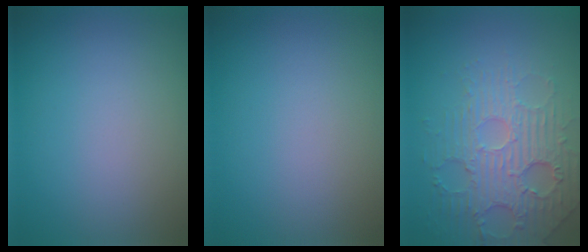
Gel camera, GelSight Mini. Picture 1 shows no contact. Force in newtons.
{"total": 0.0}
{"total": 4.5, "press": 4.1, "slide": 2.0}